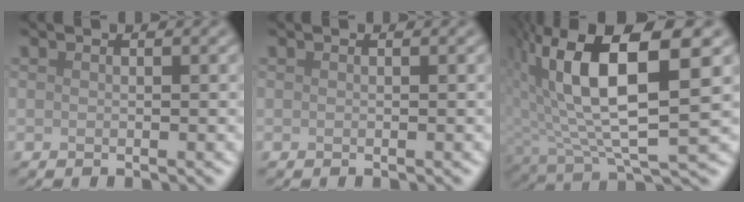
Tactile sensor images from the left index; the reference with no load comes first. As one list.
[{"total": 0.0}, {"total": 13.4, "force": [3.4, 4.7, 12.0], "torque": [-0.237, 0.009, 0.068]}]